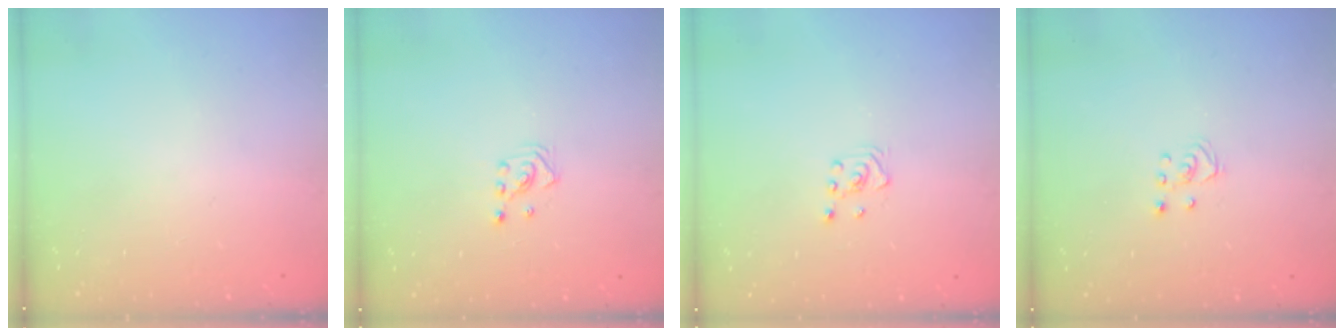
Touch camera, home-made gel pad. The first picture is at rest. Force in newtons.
{"total": 2.6, "press": 2.6, "slide": 0.3}
{"total": 2.8, "press": 2.6, "slide": 1.1}
{"total": 2.5, "press": 2.5, "slide": 0.2}